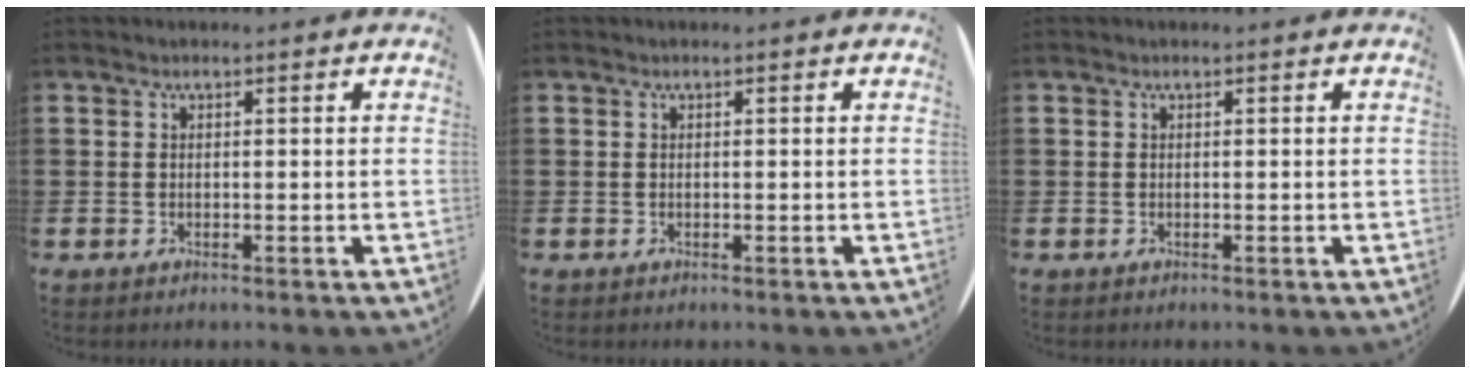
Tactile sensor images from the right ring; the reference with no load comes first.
{"total": 0.0}
{"total": 0.0}